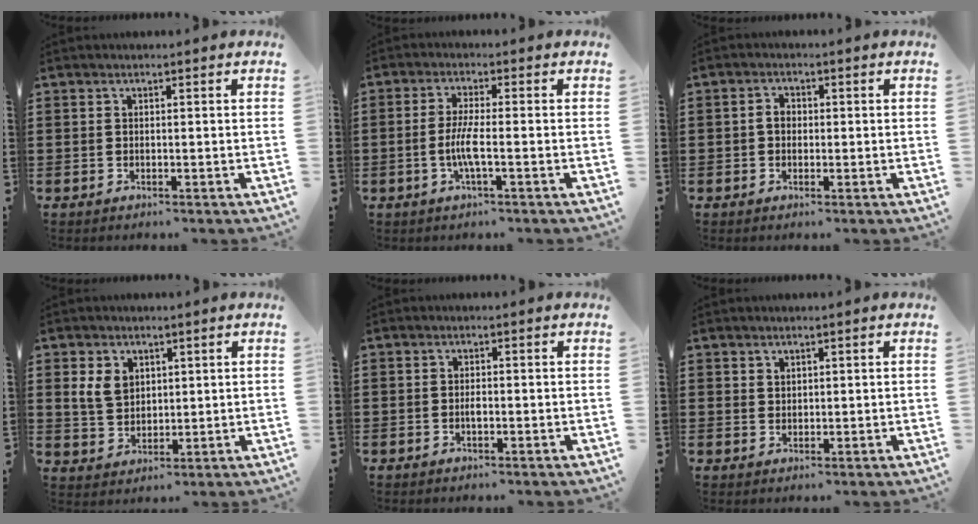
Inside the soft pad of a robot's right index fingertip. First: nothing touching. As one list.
[{"total": 4.6, "force": [-1.2, 0.4, 4.4], "torque": [-0.100, -0.011, -0.030]}, {"total": 2.1, "force": [-0.1, 1.5, 1.5], "torque": [-0.030, 0.006, -0.003]}, {"total": 5.0, "force": [1.8, 3.9, 2.5], "torque": [-0.070, 0.012, 0.031]}, {"total": 1.3, "force": [-0.3, 0.4, 1.2], "torque": [-0.023, -0.003, -0.005]}, {"total": 1.6, "force": [1.3, 0.8, 0.2], "torque": [-0.005, 0.002, 0.026]}]